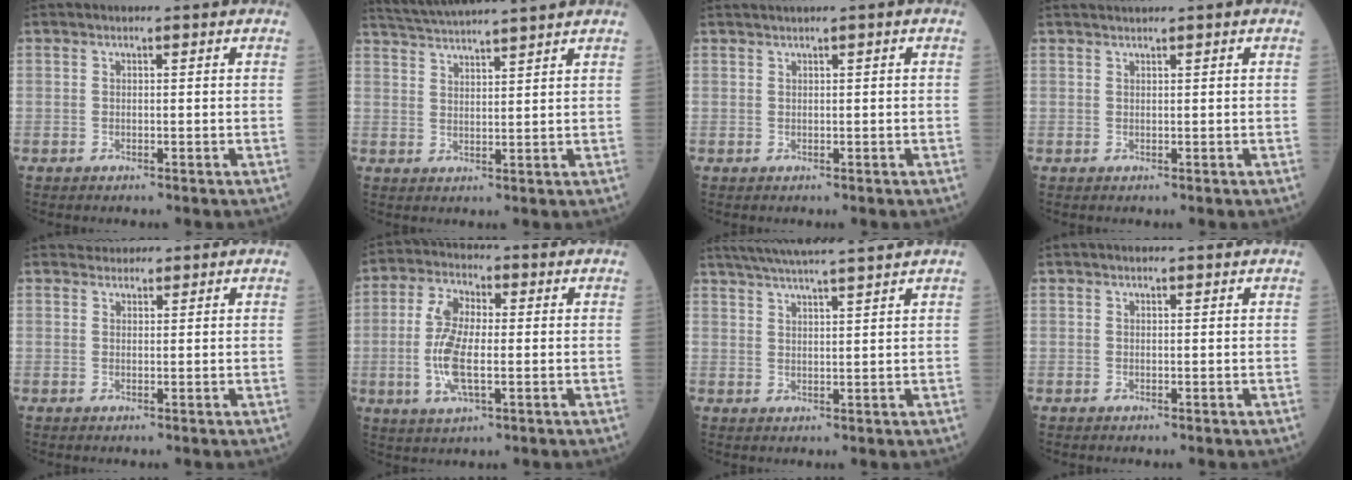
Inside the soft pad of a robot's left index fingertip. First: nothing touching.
{"total": 10.7, "force": [9.9, -1.4, 3.8], "torque": [-0.075, 0.020, 0.154]}
{"total": 1.3, "force": [0.7, -0.2, 1.1], "torque": [-0.022, 0.009, 0.017]}
{"total": 1.0, "force": [0.9, -0.4, 0.4], "torque": [-0.010, 0.007, 0.024]}
{"total": 1.7, "force": [1.5, 0.7, -0.2], "torque": [0.000, 0.014, 0.023]}
{"total": 8.7, "force": [-1.0, 3.1, 8.1], "torque": [-0.183, -0.005, -0.020]}
{"total": 11.2, "force": [9.8, -1.2, 5.3], "torque": [-0.089, 0.020, 0.142]}
{"total": 0.9, "force": [0.8, 0.0, 0.2], "torque": [-0.008, 0.004, 0.011]}